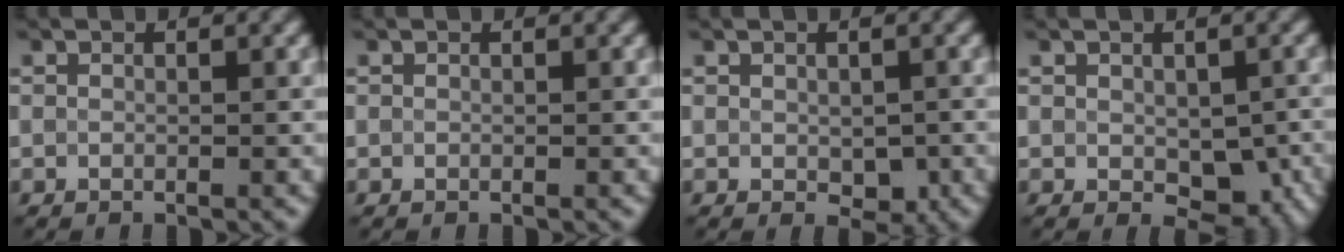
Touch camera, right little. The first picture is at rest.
{"total": 0.0}
{"total": 2.3, "force": [-0.4, 1.4, 1.8], "torque": [-0.022, -0.009, 0.002]}
{"total": 4.9, "force": [-0.8, 3.0, 3.9], "torque": [-0.055, -0.013, -0.003]}